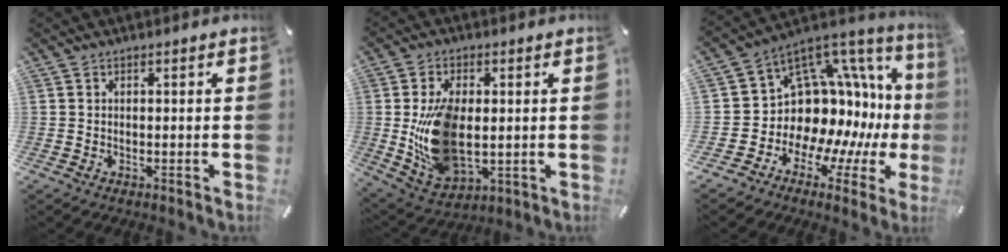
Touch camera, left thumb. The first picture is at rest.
{"total": 15.0, "force": [0.3, 9.3, 11.8], "torque": [-0.262, -0.012, 0.008]}
{"total": 13.6, "force": [0.7, 12.2, 5.9], "torque": [-0.080, -0.077, 0.041]}